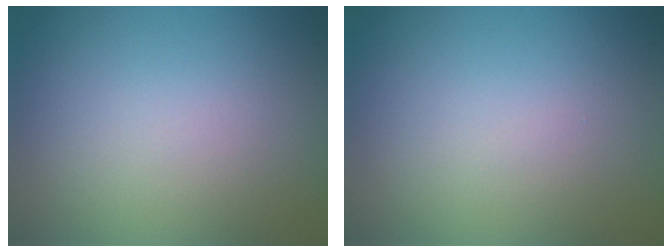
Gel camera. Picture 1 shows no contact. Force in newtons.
{"total": 0.0}